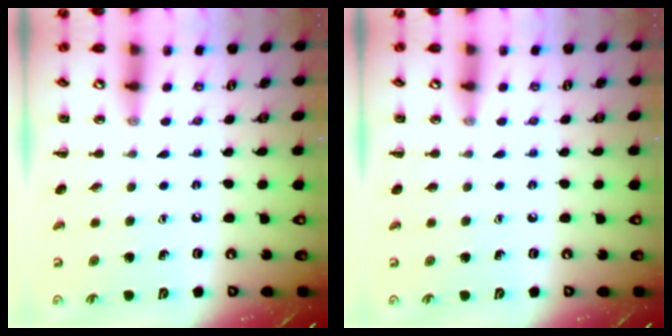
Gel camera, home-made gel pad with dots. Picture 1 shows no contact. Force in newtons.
{"total": 0.0}